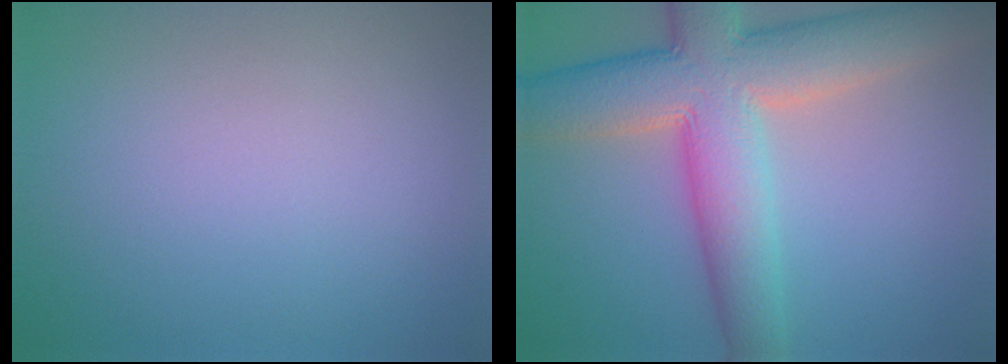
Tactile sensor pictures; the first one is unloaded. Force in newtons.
{"total": 10.7, "press": 10.6, "slide": 0.6}